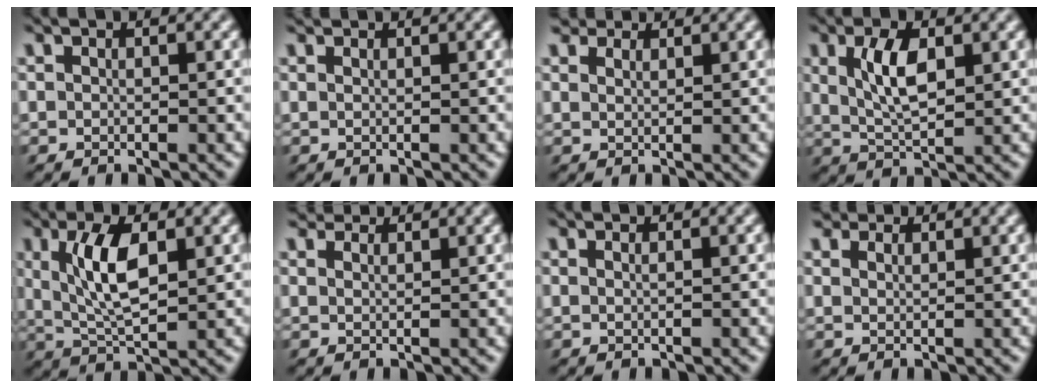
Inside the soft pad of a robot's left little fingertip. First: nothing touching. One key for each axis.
{"total": 0.8, "fx": 0.7, "fy": -0.3, "fz": 0.0, "tx": -0.003, "ty": 0.005, "tz": 0.013}
{"total": 3.4, "fx": 2.7, "fy": 1.7, "fz": 1.3, "tx": -0.069, "ty": 0.001, "tz": 0.053}
{"total": 3.5, "fx": 0.8, "fy": 0.7, "fz": 3.4, "tx": -0.068, "ty": 0.003, "tz": 0.012}
{"total": 4.8, "fx": 1.1, "fy": 0.8, "fz": 4.6, "tx": -0.088, "ty": 0.004, "tz": 0.016}
{"total": 2.7, "fx": 2.5, "fy": 0.9, "fz": 0.7, "tx": -0.043, "ty": -0.008, "tz": 0.051}
{"total": 0.7, "fx": 0.4, "fy": -0.6, "fz": 0.0, "tx": -0.002, "ty": 0.000, "tz": 0.005}
{"total": 3.0, "fx": 2.4, "fy": 1.5, "fz": 1.2, "tx": -0.062, "ty": 0.001, "tz": 0.048}